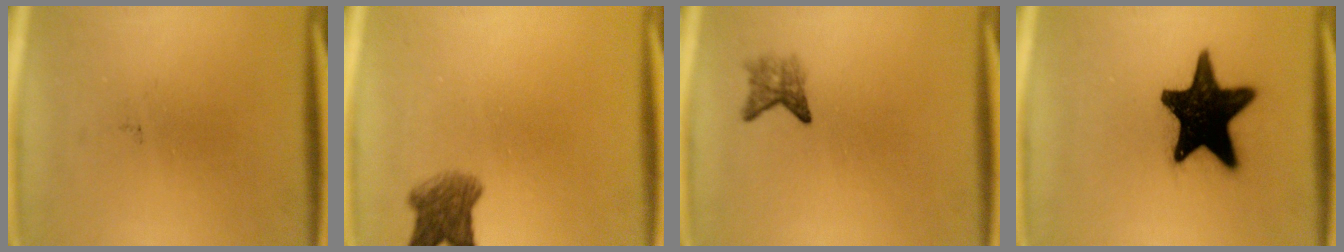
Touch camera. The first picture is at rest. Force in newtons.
{"total": 4.8}
{"total": 2.3}
{"total": 19.1}